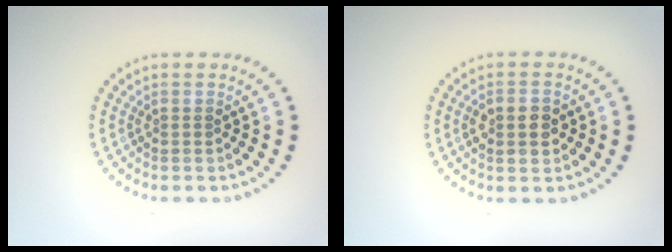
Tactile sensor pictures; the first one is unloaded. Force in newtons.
{"total": 2.3, "press": 2.3, "slide": 0.0}